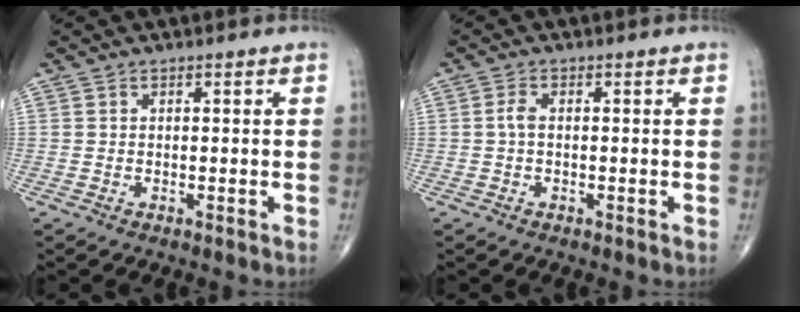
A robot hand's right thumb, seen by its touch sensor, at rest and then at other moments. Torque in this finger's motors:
{"motor_torque": [-0.25, 0.04, 0.11, -0.21, -0.01]}